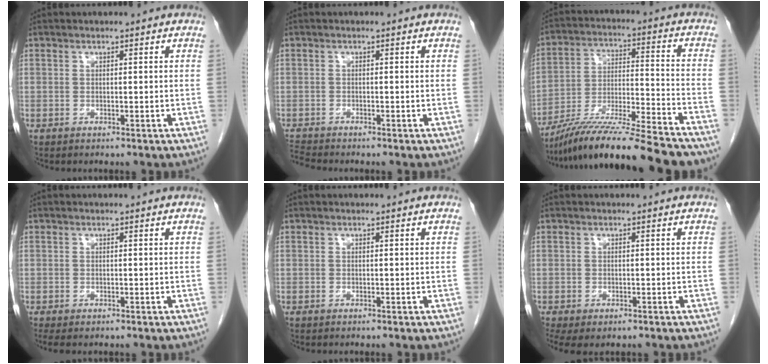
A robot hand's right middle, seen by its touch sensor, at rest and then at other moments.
{"total": 2.2, "force": [-2.1, -0.6, -0.1], "torque": [-0.013, -0.018, -0.040]}
{"total": 19.9, "force": [-17.1, 0.3, 10.2], "torque": [-0.176, -0.018, -0.291]}
{"total": 1.6, "force": [-1.2, 0.7, 0.8], "torque": [-0.016, -0.005, -0.015]}
{"total": 0.0}
{"total": 4.9, "force": [-3.2, 2.7, 2.7], "torque": [-0.054, -0.013, -0.046]}